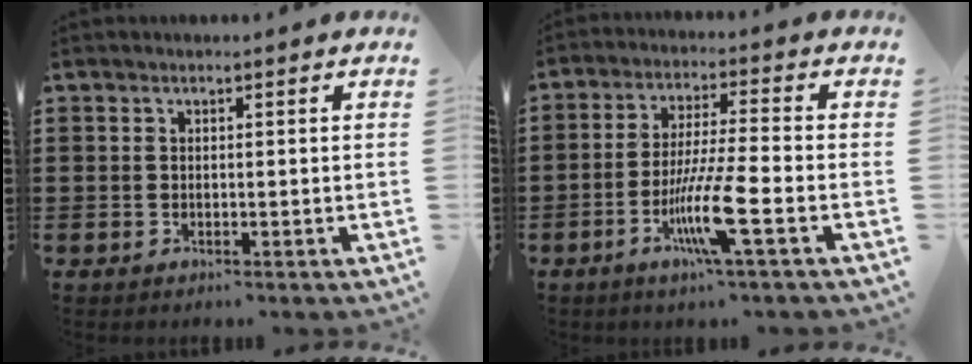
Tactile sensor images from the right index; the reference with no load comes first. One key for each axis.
{"total": 9.5, "fx": -4.0, "fy": 0.4, "fz": 8.6, "tx": -0.174, "ty": -0.015, "tz": -0.079}